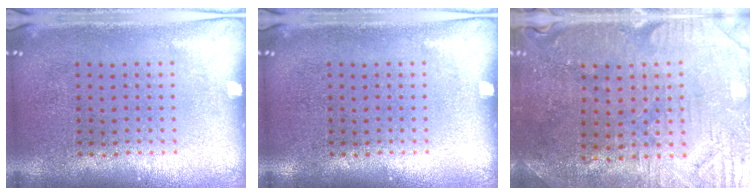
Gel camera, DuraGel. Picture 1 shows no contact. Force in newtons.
{"total": 0.0}
{"total": 1.2, "press": 1.1, "slide": 0.4}